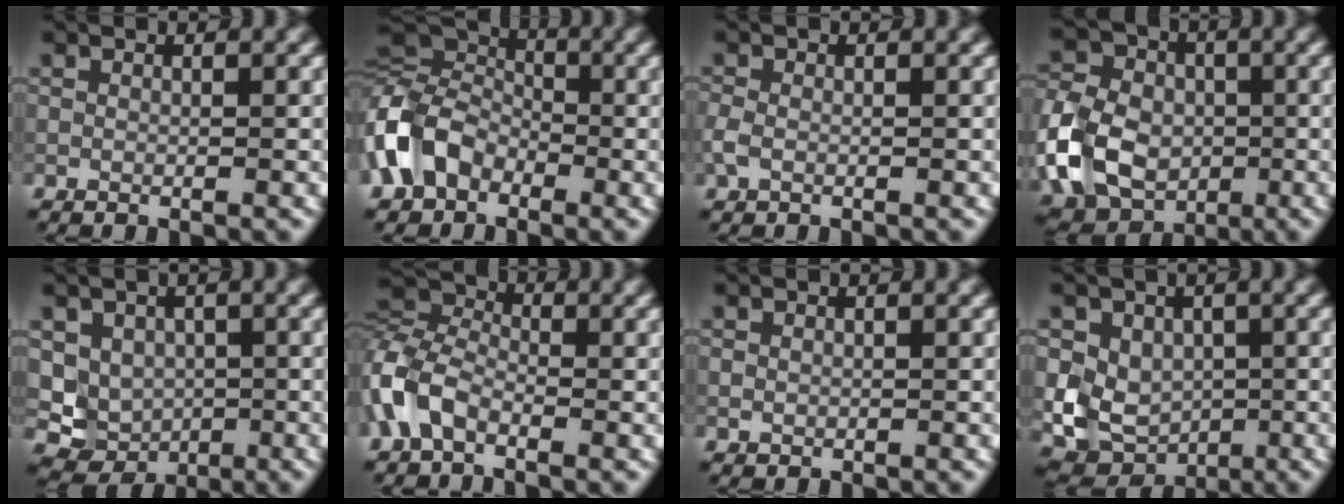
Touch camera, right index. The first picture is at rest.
{"total": 8.0, "force": [-2.8, 5.7, 4.9], "torque": [-0.105, 0.010, -0.079]}
{"total": 1.5, "force": [-0.6, 1.0, 0.9], "torque": [-0.025, 0.001, -0.017]}
{"total": 11.5, "force": [-3.0, 8.5, 7.1], "torque": [-0.172, -0.004, -0.076]}
{"total": 4.1, "force": [0.3, 3.8, 1.7], "torque": [-0.024, -0.017, 0.007]}
{"total": 5.5, "force": [-2.6, 3.4, 3.5], "torque": [-0.083, 0.008, -0.073]}
{"total": 0.5, "force": [0.1, 0.5, 0.2], "torque": [0.000, -0.002, 0.002]}
{"total": 7.2, "force": [0.1, 6.0, 3.9], "torque": [-0.051, -0.004, -0.002]}